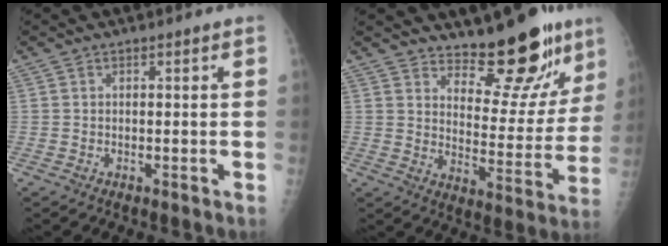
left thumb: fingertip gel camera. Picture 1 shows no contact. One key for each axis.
{"total": 15.1, "fx": 12.1, "fy": 5.0, "fz": 7.5, "tx": -0.055, "ty": -0.105, "tz": 0.177}